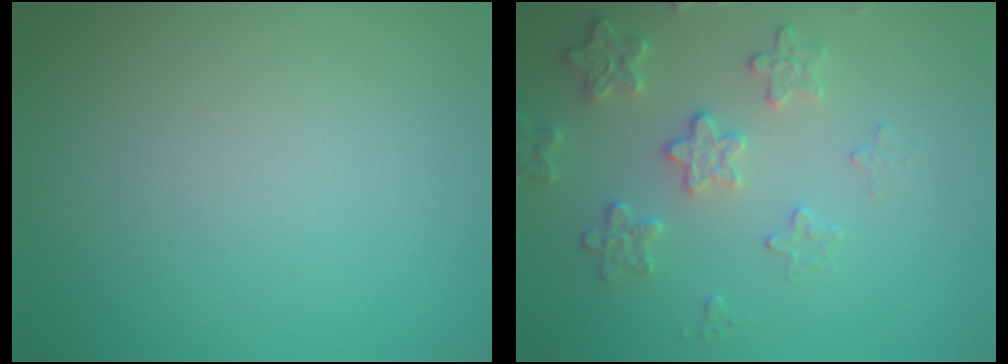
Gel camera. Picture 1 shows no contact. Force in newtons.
{"total": 3.1, "press": 3.0, "slide": 0.6}